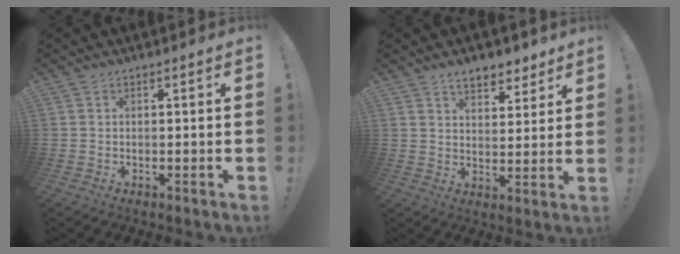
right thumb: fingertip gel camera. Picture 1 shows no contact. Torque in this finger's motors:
{"motor_torque": [0.21, 1.81, 0.17, 0.00, 0.00]}